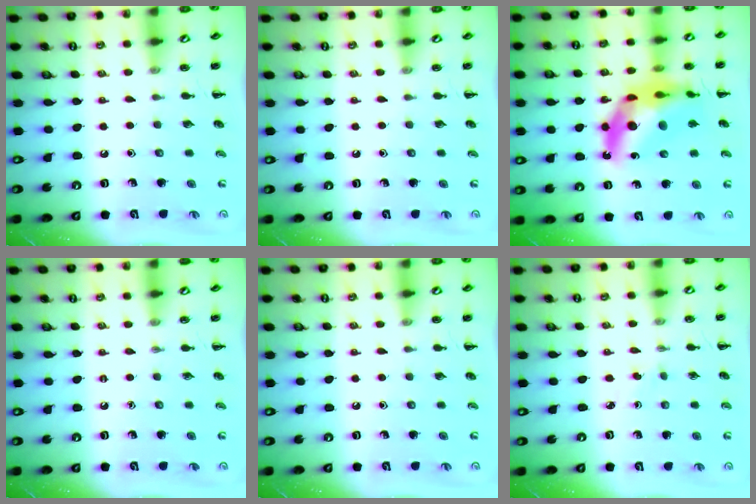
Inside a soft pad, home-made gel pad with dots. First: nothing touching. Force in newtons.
{"total": 0.0}
{"total": 16.3, "press": 15.7, "slide": 4.5}
{"total": 0.0}
{"total": 0.0}
{"total": 1.3, "press": 1.2, "slide": 0.6}